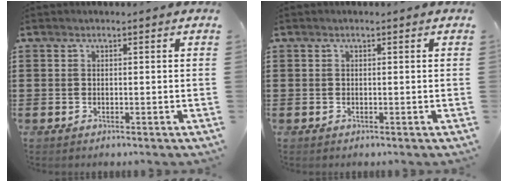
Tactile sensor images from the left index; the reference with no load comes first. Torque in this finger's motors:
{"motor_torque": [-0.03, 0.02, -0.03, -0.01]}